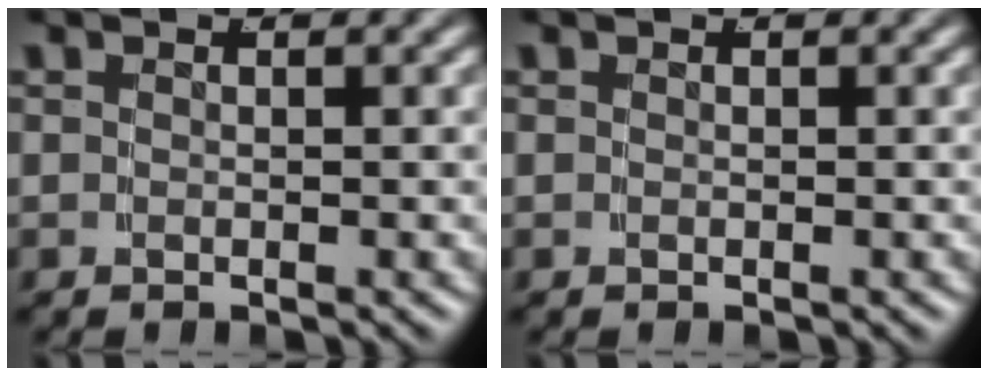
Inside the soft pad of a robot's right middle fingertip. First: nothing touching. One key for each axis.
{"total": 0.0}